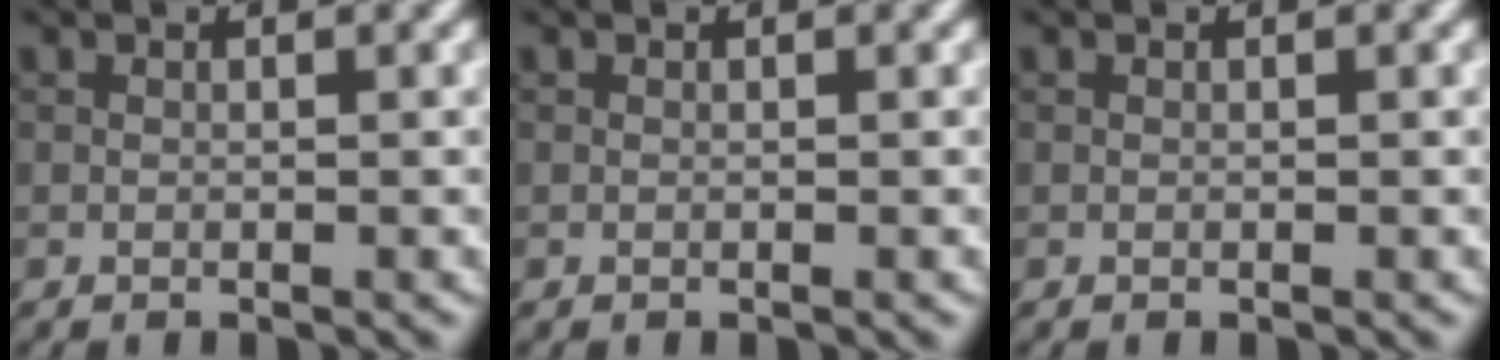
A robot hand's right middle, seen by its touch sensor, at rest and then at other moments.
{"total": 0.0}
{"total": 0.0}